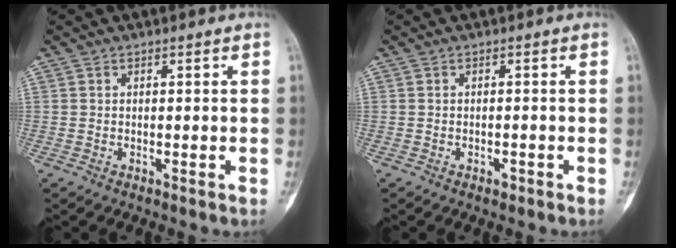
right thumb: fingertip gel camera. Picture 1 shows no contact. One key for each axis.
{"total": 0.9, "fx": -0.6, "fy": 0.5, "fz": 0.5, "tx": -0.007, "ty": 0.004, "tz": -0.008}